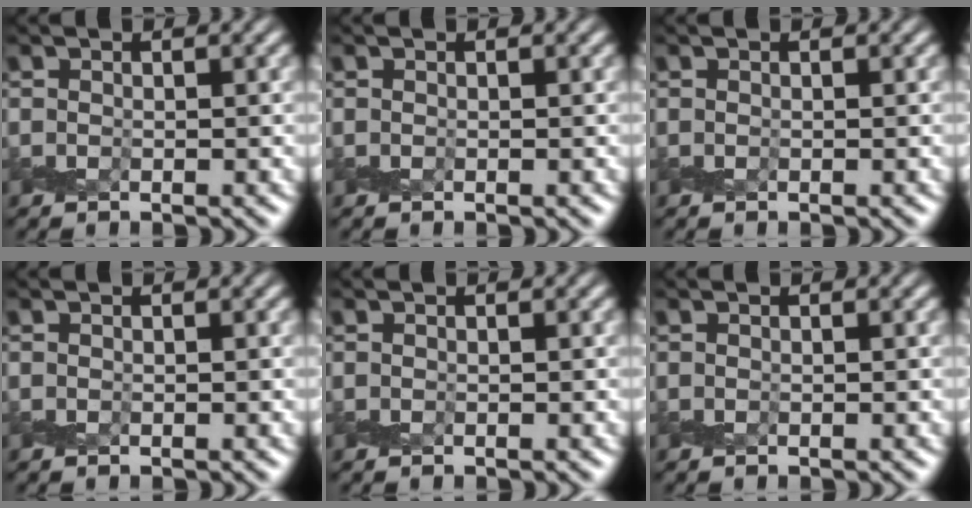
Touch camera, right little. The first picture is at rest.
{"total": 0.0}
{"total": 0.0}
{"total": 0.0}
{"total": 0.0}
{"total": 0.0}